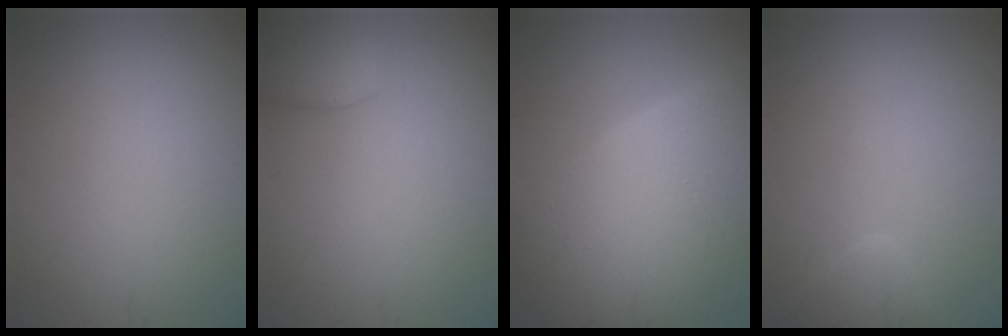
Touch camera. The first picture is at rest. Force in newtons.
{"total": 2.7, "press": 2.6, "slide": 0.2}
{"total": 11.3, "press": 11.3, "slide": 0.6}
{"total": 1.6, "press": 1.6, "slide": 0.1}